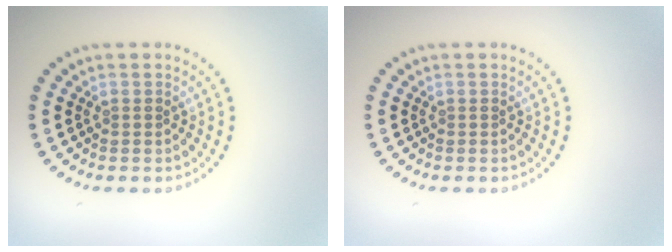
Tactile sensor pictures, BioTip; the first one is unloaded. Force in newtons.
{"total": 0.0}